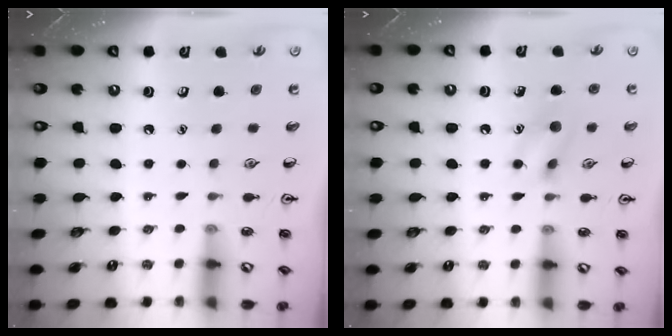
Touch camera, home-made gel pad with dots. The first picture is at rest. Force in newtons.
{"total": 8.7, "press": 8.6, "slide": 1.4}